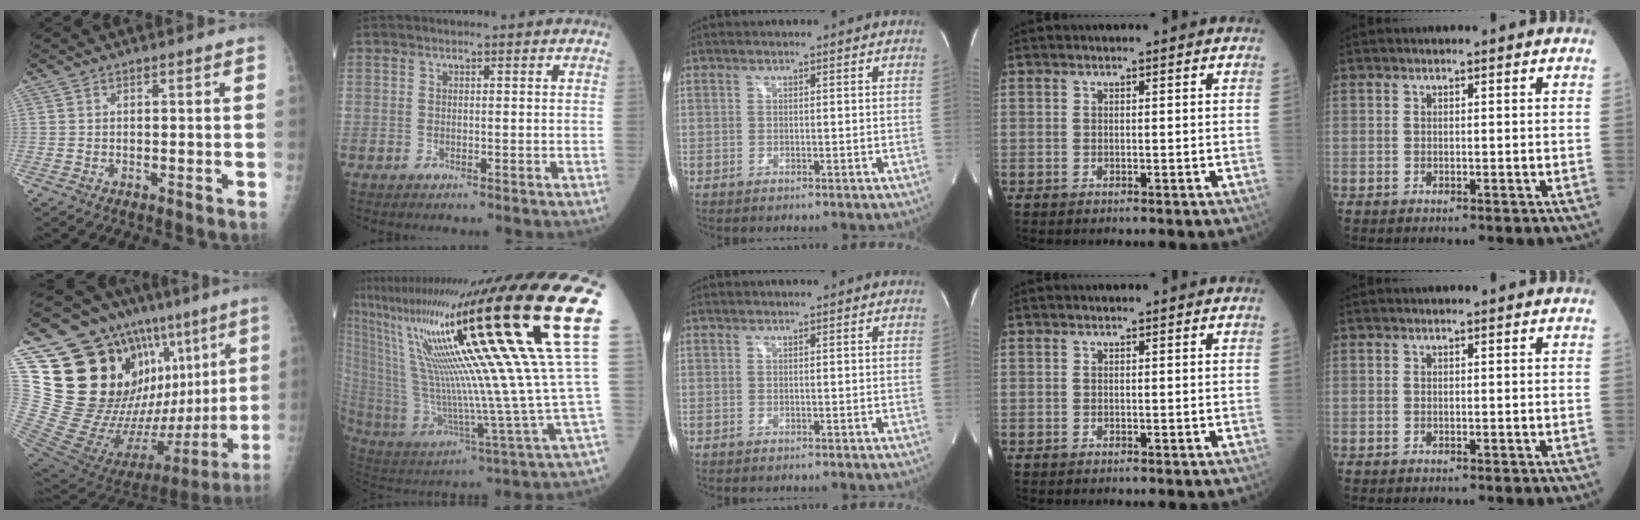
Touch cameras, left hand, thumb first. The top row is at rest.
{"thumb": {"total": 35.1, "force": [12.4, 14.0, 29.7], "torque": [-0.423, -0.016, 0.234]}, "index": {"total": 33.0, "force": [14.8, -1.4, 29.5], "torque": [-0.464, 0.005, 0.250]}}